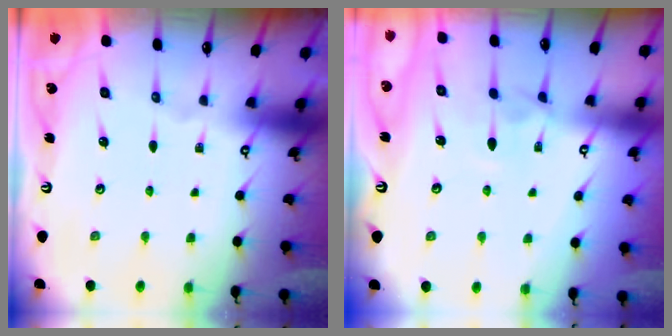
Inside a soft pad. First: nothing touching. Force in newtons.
{"total": 3.4, "press": 3.4, "slide": 0.2}